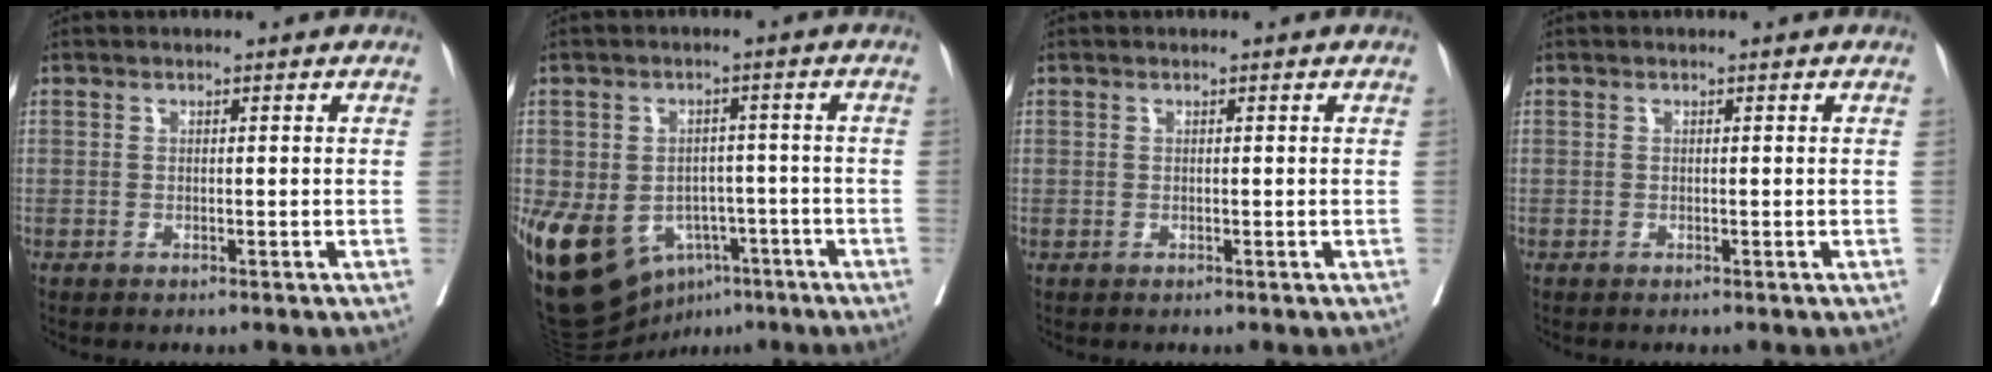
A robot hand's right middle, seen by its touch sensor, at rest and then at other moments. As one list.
[{"total": 15.5, "force": [-6.9, 11.0, 8.5], "torque": [-0.177, 0.007, -0.095]}, {"total": 0.0}, {"total": 0.0}]